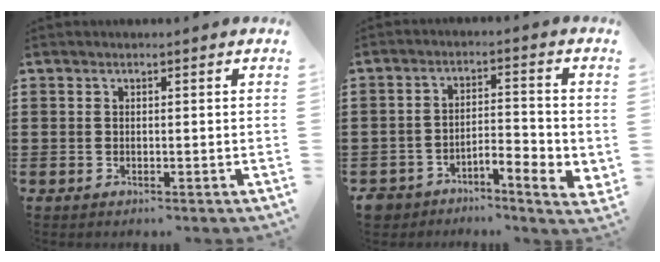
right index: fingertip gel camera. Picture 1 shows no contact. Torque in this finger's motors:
{"motor_torque": [0.15, -0.02, 0.20, 0.04]}